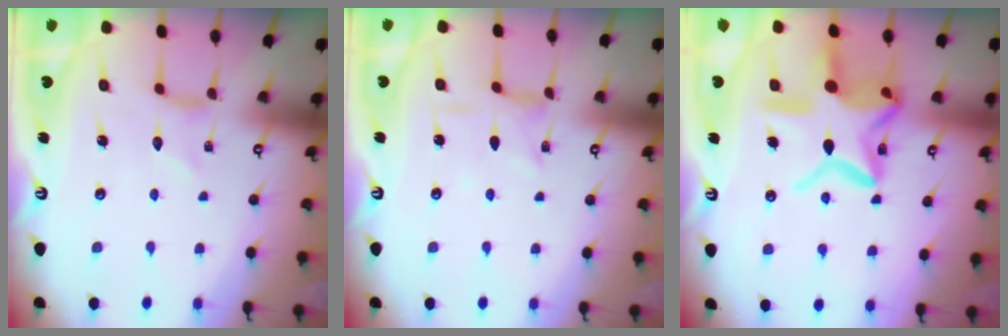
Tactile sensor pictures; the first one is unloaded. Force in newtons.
{"total": 1.7, "press": 1.6, "slide": 0.3}
{"total": 19.9, "press": 19.8, "slide": 1.5}